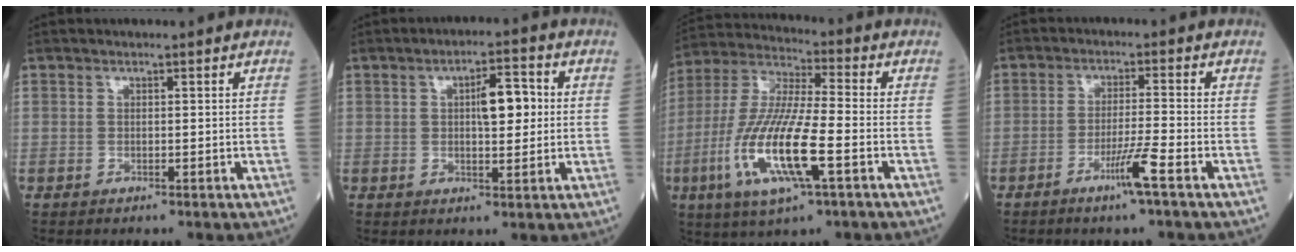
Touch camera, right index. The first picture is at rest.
{"total": 6.0, "force": [1.0, 1.9, 5.6], "torque": [-0.086, 0.011, 0.015]}
{"total": 16.1, "force": [-5.1, 2.3, 15.1], "torque": [-0.317, -0.017, -0.096]}
{"total": 5.2, "force": [-3.0, -0.9, 4.1], "torque": [-0.074, -0.010, -0.060]}